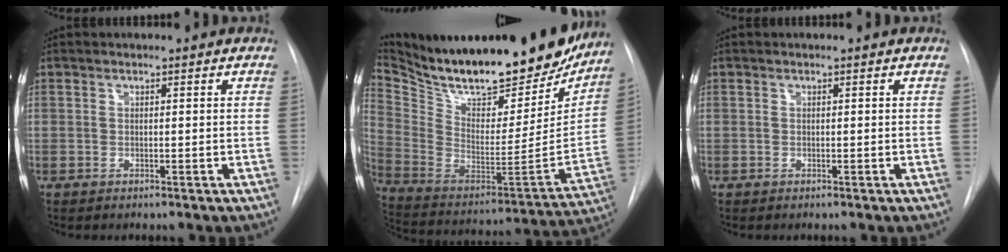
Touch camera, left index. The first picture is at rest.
{"total": 31.1, "force": [25.5, 8.9, 15.6], "torque": [-0.281, -0.046, 0.374]}
{"total": 0.0}